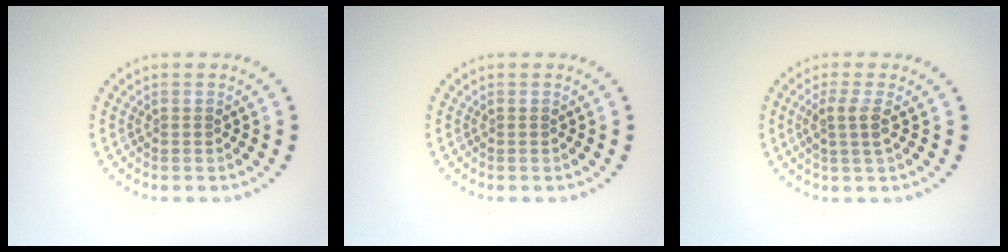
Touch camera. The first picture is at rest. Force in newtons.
{"total": 0.0}
{"total": 2.1, "press": 1.6, "slide": 1.3}